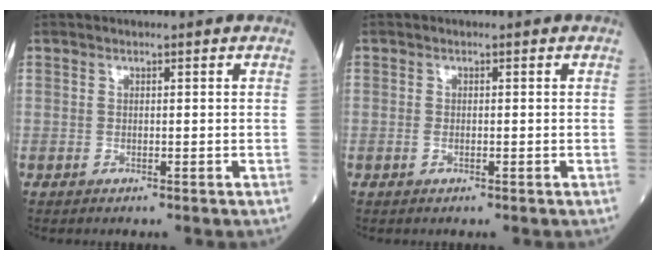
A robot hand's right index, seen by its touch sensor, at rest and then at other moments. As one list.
[{"total": 0.7, "force": [-0.3, 0.4, 0.5], "torque": [-0.012, 0.000, -0.004]}]